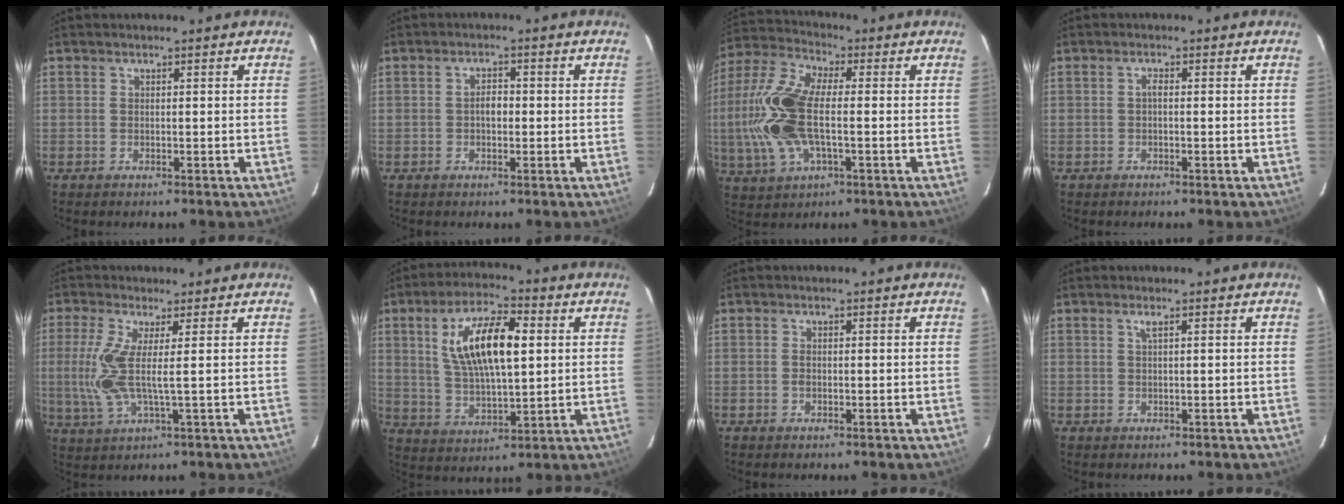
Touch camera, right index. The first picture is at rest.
{"total": 2.2, "force": [-0.3, 1.4, 1.6], "torque": [-0.029, 0.008, -0.006]}
{"total": 16.0, "force": [-1.4, 7.3, 14.2], "torque": [-0.320, 0.009, -0.034]}
{"total": 0.8, "force": [-0.2, 0.3, 0.8], "torque": [-0.015, 0.006, -0.005]}
{"total": 8.0, "force": [0.7, 0.8, 7.9], "torque": [-0.182, -0.005, 0.014]}
{"total": 14.2, "force": [3.5, 5.4, 12.7], "torque": [-0.235, 0.012, 0.068]}
{"total": 0.8, "force": [-0.2, 0.5, 0.6], "torque": [-0.011, 0.002, -0.003]}
{"total": 0.8, "force": [0.3, -0.2, 0.7], "torque": [-0.016, 0.002, 0.005]}